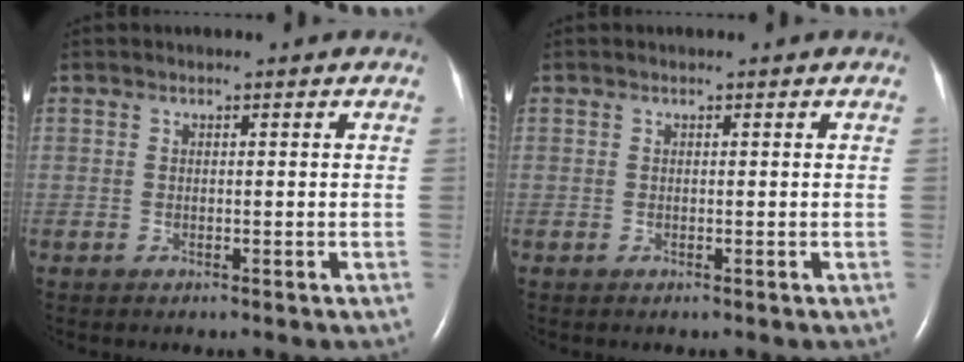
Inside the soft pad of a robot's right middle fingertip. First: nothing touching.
{"total": 0.0}